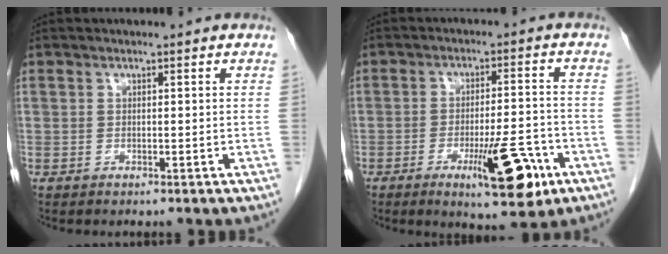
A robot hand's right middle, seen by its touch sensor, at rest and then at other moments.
{"total": 10.7, "force": [-5.1, 2.0, 9.2], "torque": [-0.134, -0.012, -0.072]}